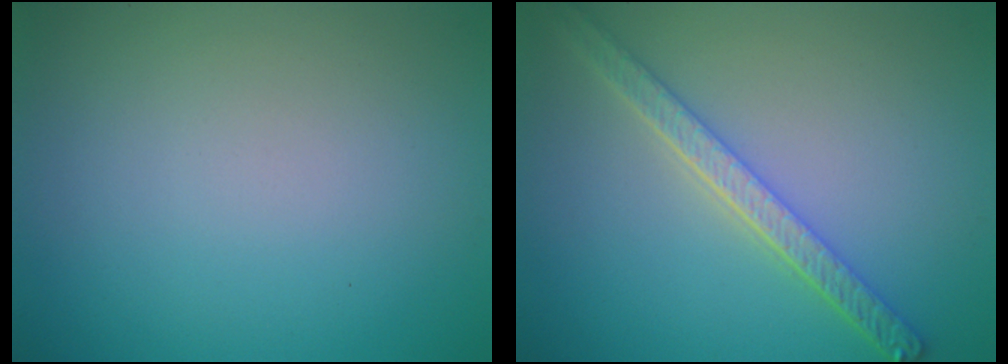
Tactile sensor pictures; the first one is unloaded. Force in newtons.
{"total": 4.4, "press": 3.4, "slide": 2.7}